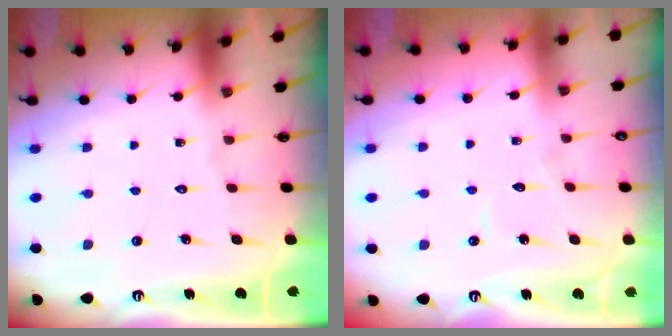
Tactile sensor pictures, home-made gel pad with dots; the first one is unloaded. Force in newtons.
{"total": 3.0, "press": 3.0, "slide": 0.3}